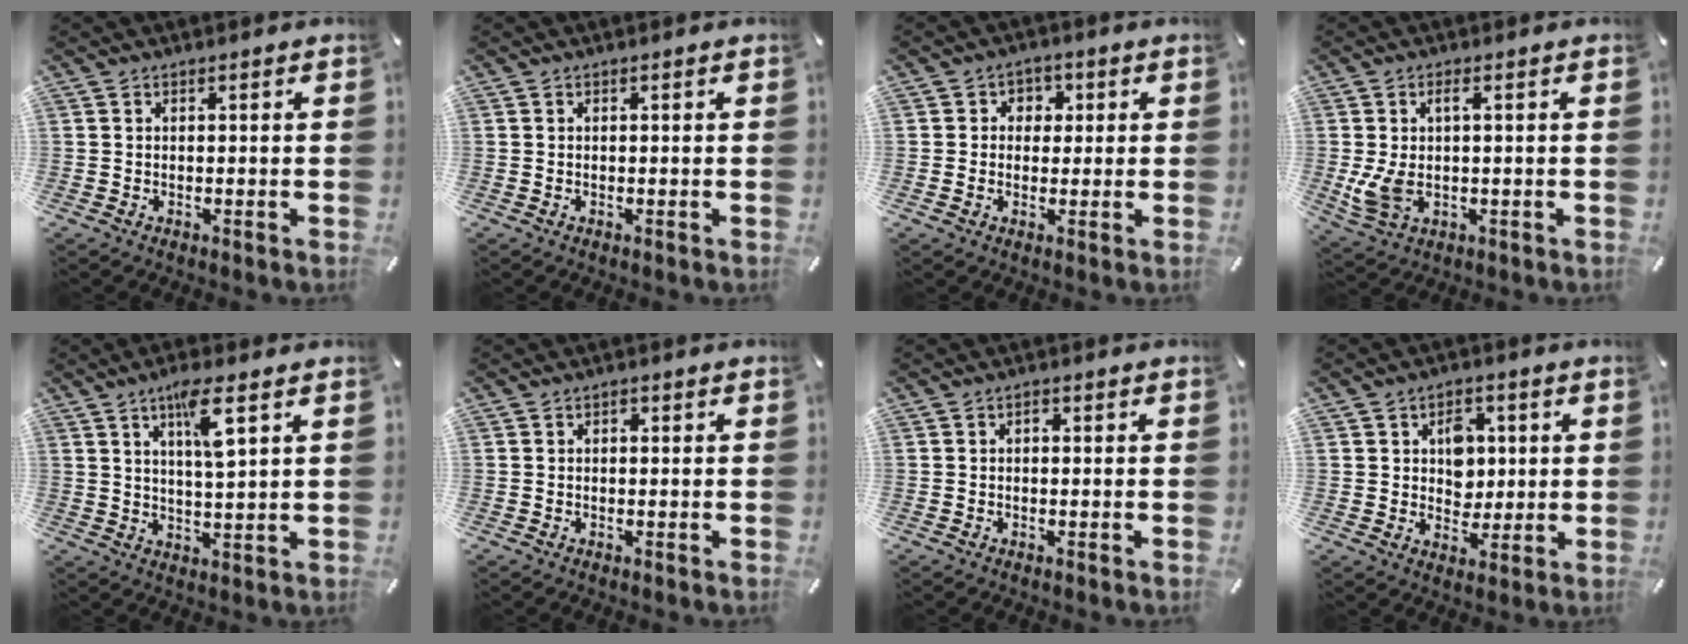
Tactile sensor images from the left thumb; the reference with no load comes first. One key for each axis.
{"total": 0.0}
{"total": 4.0, "fx": -0.2, "fy": 3.8, "fz": 1.5, "tx": -0.010, "ty": 0.007, "tz": -0.011}
{"total": 6.2, "fx": 0.3, "fy": 3.0, "fz": 5.4, "tx": -0.123, "ty": -0.003, "tz": 0.003}
{"total": 7.9, "fx": 3.8, "fy": 1.5, "fz": 6.8, "tx": -0.117, "ty": -0.007, "tz": 0.058}
{"total": 0.6, "fx": -0.1, "fy": 0.5, "fz": 0.2, "tx": -0.002, "ty": 0.004, "tz": -0.005}
{"total": 0.7, "fx": -0.3, "fy": 0.5, "fz": 0.4, "tx": -0.008, "ty": 0.003, "tz": -0.007}
{"total": 7.0, "fx": 1.4, "fy": 6.0, "fz": 3.2, "tx": -0.030, "ty": -0.002, "tz": 0.017}